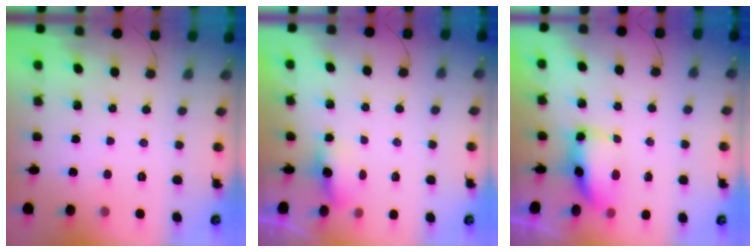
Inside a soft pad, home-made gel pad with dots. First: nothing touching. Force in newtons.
{"total": 6.4, "press": 4.0, "slide": 5.0}
{"total": 14.5, "press": 9.4, "slide": 11.1}